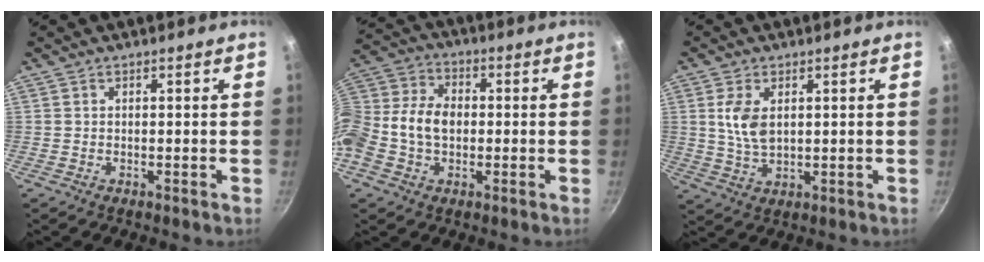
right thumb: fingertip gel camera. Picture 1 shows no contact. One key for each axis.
{"total": 14.4, "fx": -1.4, "fy": 10.6, "fz": 9.7, "tx": -0.177, "ty": 0.039, "tz": -0.044}
{"total": 6.5, "fx": 1.5, "fy": 3.7, "fz": 5.2, "tx": -0.100, "ty": -0.009, "tz": 0.031}